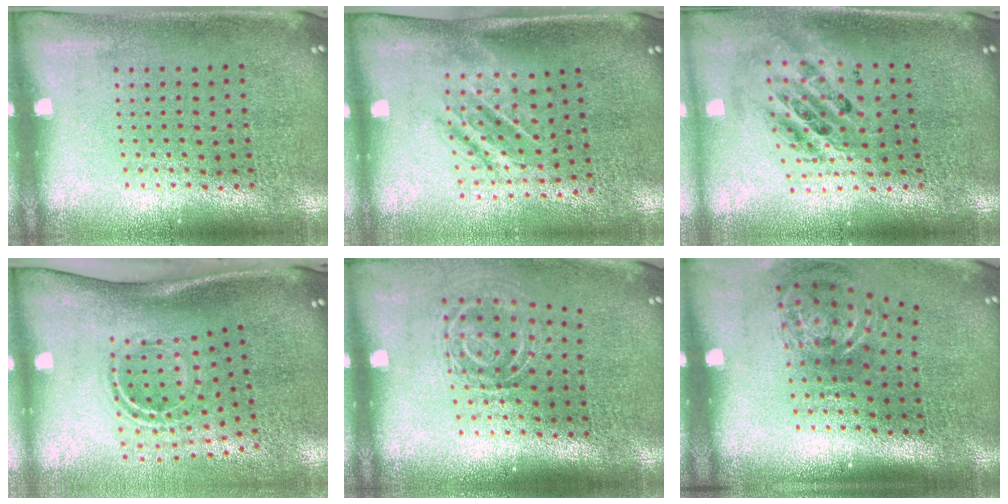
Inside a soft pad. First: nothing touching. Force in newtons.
{"total": 1.7, "press": 1.3, "slide": 1.1}
{"total": 2.2, "press": 1.6, "slide": 1.4}
{"total": 2.0, "press": 1.2, "slide": 1.7}
{"total": 1.8, "press": 1.2, "slide": 1.4}
{"total": 1.8, "press": 1.3, "slide": 1.3}